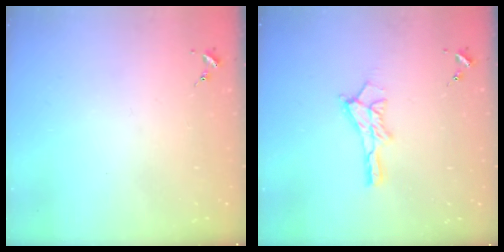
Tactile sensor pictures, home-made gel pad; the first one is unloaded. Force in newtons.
{"total": 11.5, "press": 11.4, "slide": 1.0}